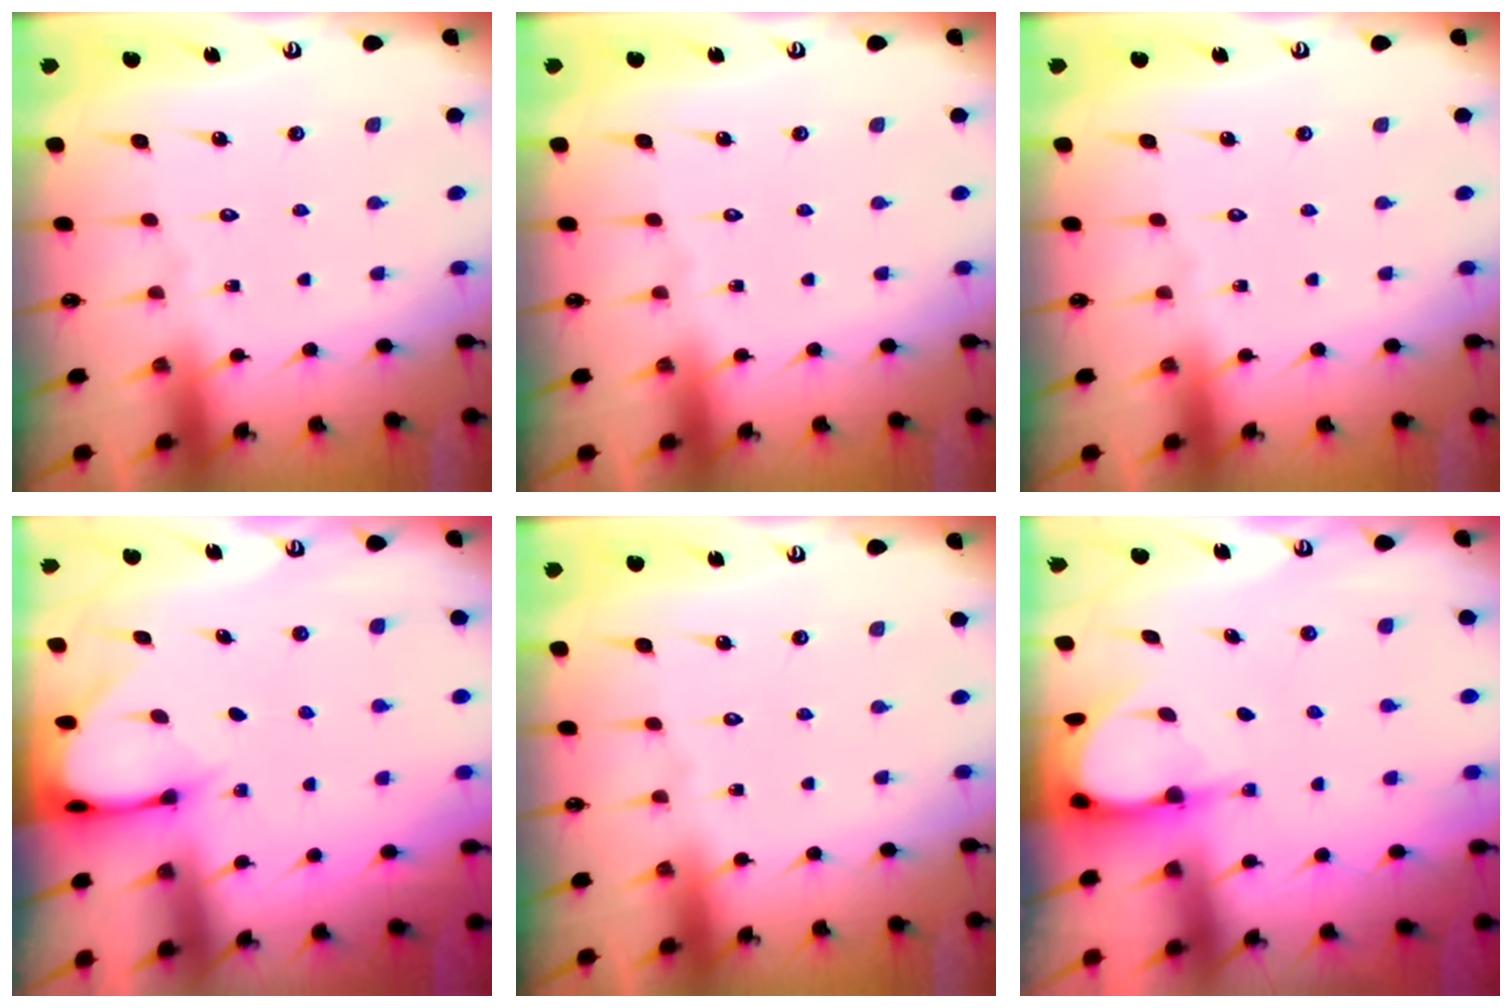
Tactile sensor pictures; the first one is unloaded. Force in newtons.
{"total": 0.0}
{"total": 0.0}
{"total": 3.0, "press": 3.0, "slide": 0.2}
{"total": 0.0}
{"total": 3.9, "press": 3.8, "slide": 0.3}